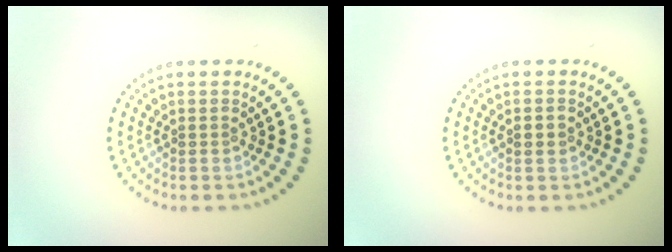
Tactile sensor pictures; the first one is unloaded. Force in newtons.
{"total": 1.4, "press": 1.4, "slide": 0.2}